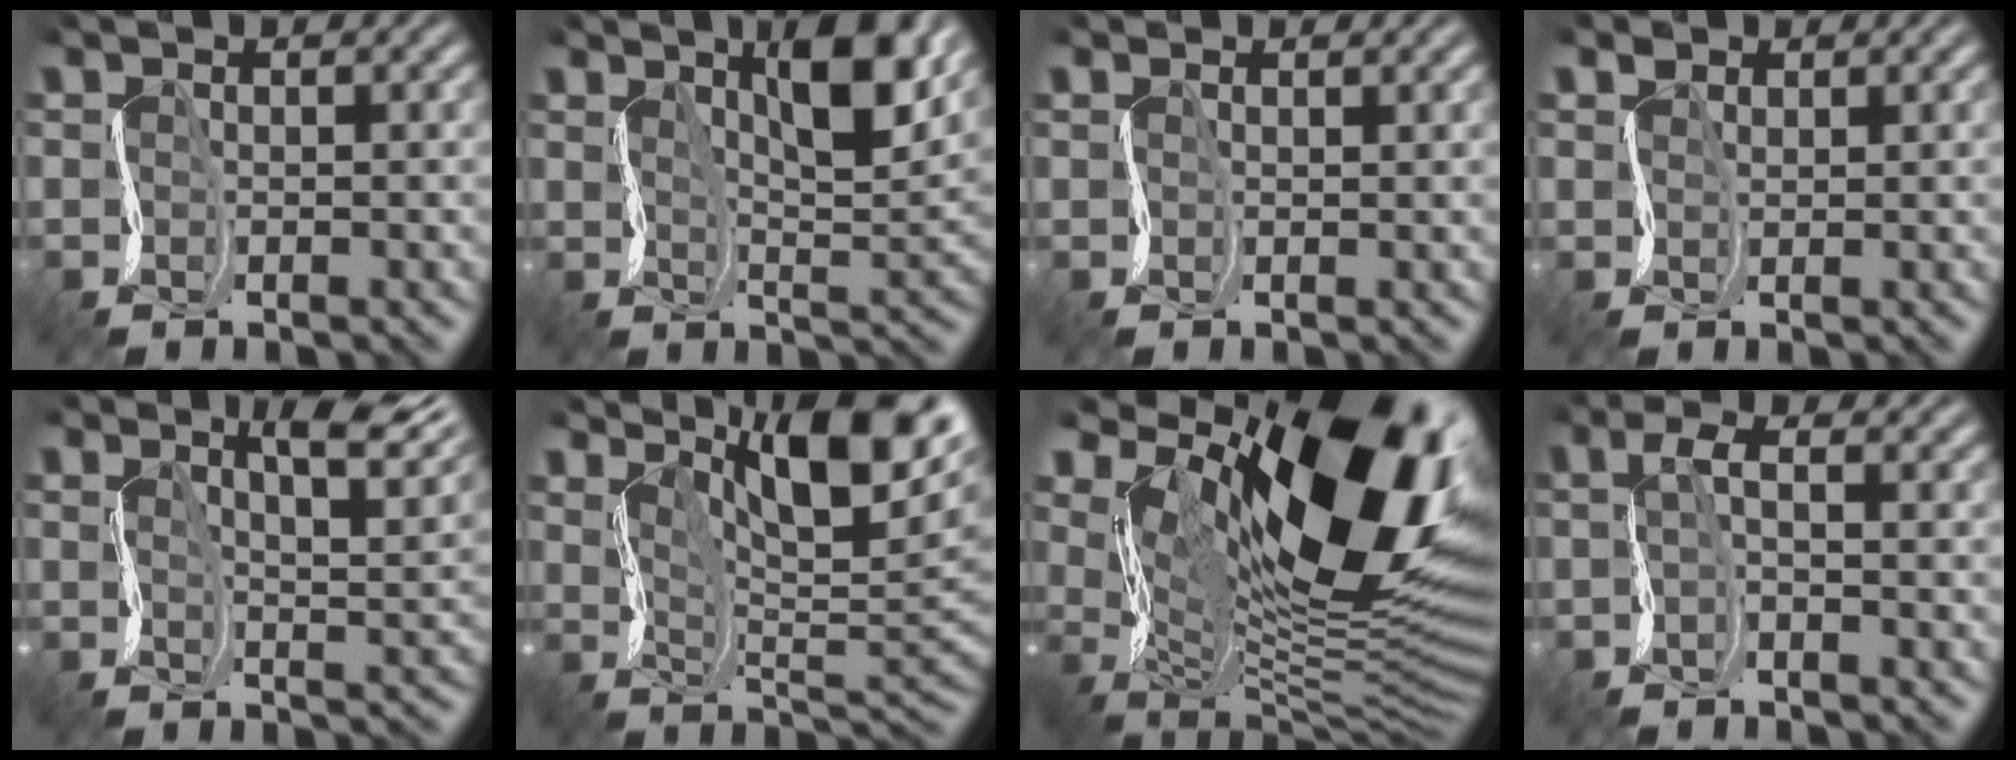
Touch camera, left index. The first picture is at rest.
{"total": 6.0, "force": [3.4, 1.8, 4.6], "torque": [-0.067, 0.006, 0.056]}
{"total": 1.2, "force": [1.0, 0.6, -0.3], "torque": [0.016, 0.007, 0.014]}
{"total": 1.6, "force": [1.0, 0.8, -0.9], "torque": [0.020, 0.009, 0.016]}
{"total": 6.1, "force": [4.1, 2.0, 4.1], "torque": [-0.043, 0.015, 0.058]}
{"total": 12.3, "force": [6.8, 4.0, 9.4], "torque": [-0.132, 0.016, 0.111]}
{"total": 18.1, "force": [6.8, 8.9, 14.2], "torque": [-0.217, 0.013, 0.117]}
{"total": 1.3, "force": [0.5, 0.7, 1.1], "torque": [-0.020, 0.009, 0.004]}